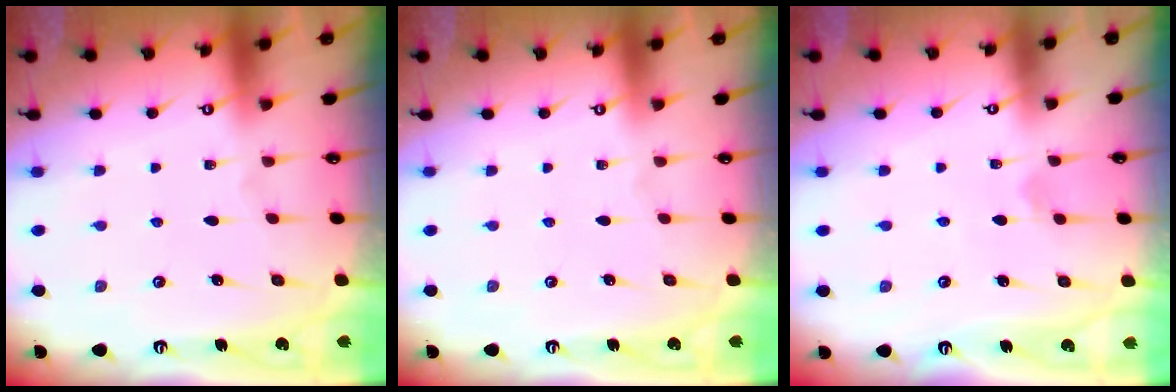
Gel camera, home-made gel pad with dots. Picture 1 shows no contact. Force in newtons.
{"total": 0.0}
{"total": 1.5, "press": 1.5, "slide": 0.4}